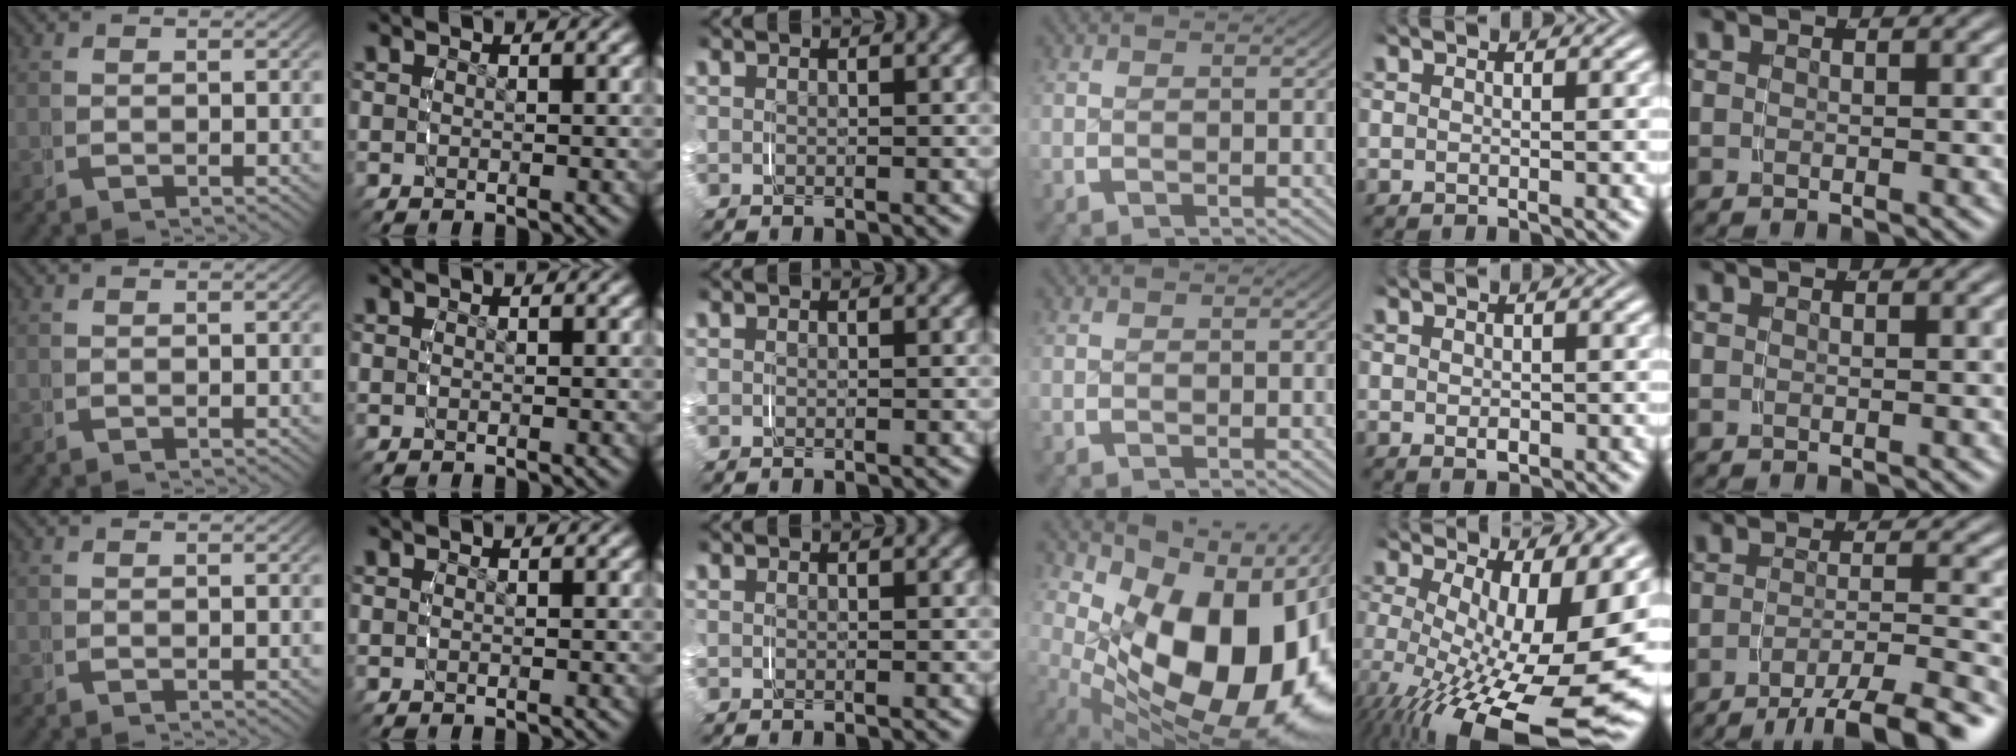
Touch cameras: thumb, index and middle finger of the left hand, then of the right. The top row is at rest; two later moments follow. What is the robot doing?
{"motion": "grasp_and_lifting", "object": "plastic wrap"}